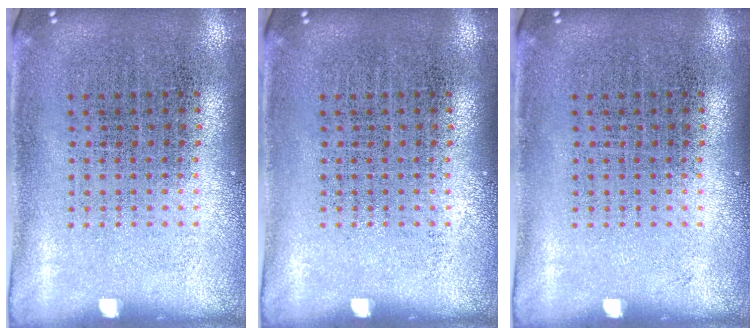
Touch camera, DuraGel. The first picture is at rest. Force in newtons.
{"total": 0.0}
{"total": 0.0}